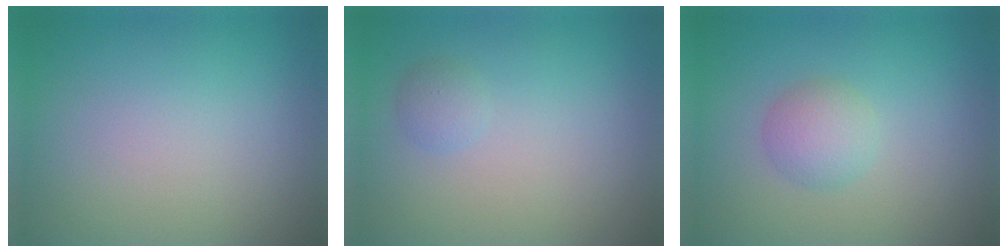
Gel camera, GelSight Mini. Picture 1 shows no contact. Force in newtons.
{"total": 1.1, "press": 1.1, "slide": 0.1}
{"total": 2.3, "press": 2.3, "slide": 0.1}